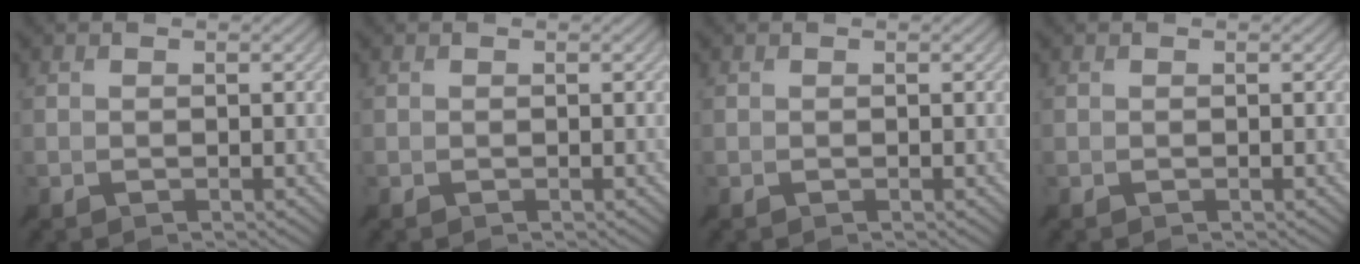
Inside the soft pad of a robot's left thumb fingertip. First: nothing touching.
{"total": 0.0}
{"total": 0.0}
{"total": 0.0}